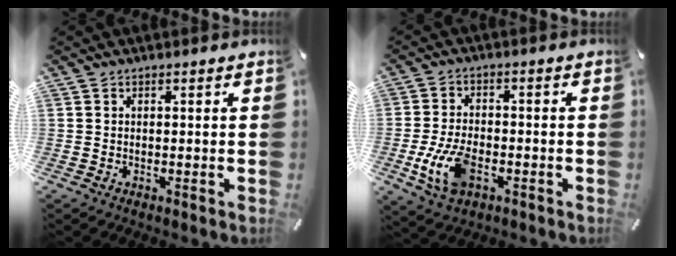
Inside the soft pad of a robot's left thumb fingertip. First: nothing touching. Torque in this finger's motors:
{"motor_torque": [0.23, 0.24, 0.88, 0.30, 0.09]}